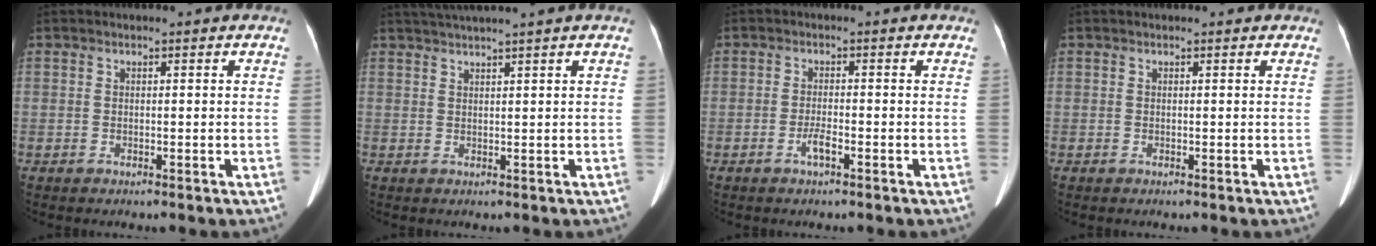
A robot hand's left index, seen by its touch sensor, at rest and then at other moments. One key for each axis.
{"total": 5.0, "fx": 4.1, "fy": -1.5, "fz": 2.5, "tx": -0.037, "ty": 0.020, "tz": 0.073}
{"total": 1.9, "fx": -1.1, "fy": 0.2, "fz": 1.5, "tx": -0.032, "ty": -0.001, "tz": -0.021}
{"total": 0.5, "fx": 0.4, "fy": 0.4, "fz": 0.1, "tx": -0.003, "ty": 0.011, "tz": 0.005}